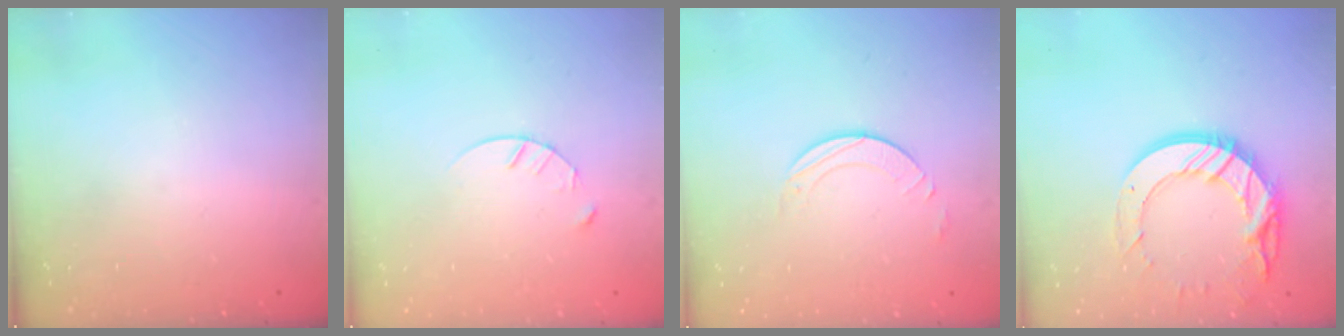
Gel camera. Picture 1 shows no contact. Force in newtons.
{"total": 4.1, "press": 4.1, "slide": 0.5}
{"total": 2.7, "press": 2.7, "slide": 0.2}
{"total": 15.9, "press": 15.8, "slide": 1.5}